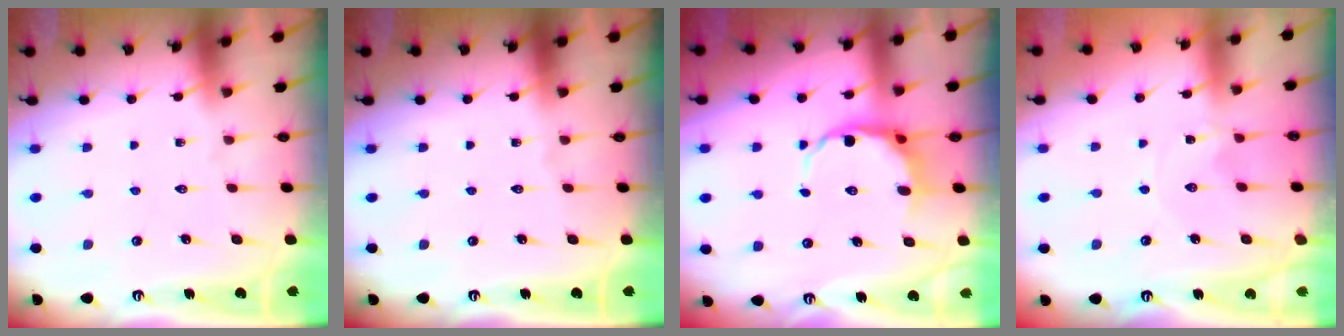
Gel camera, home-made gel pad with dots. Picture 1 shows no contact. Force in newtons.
{"total": 0.0}
{"total": 8.9, "press": 8.4, "slide": 2.8}
{"total": 0.9, "press": 0.9, "slide": 0.1}